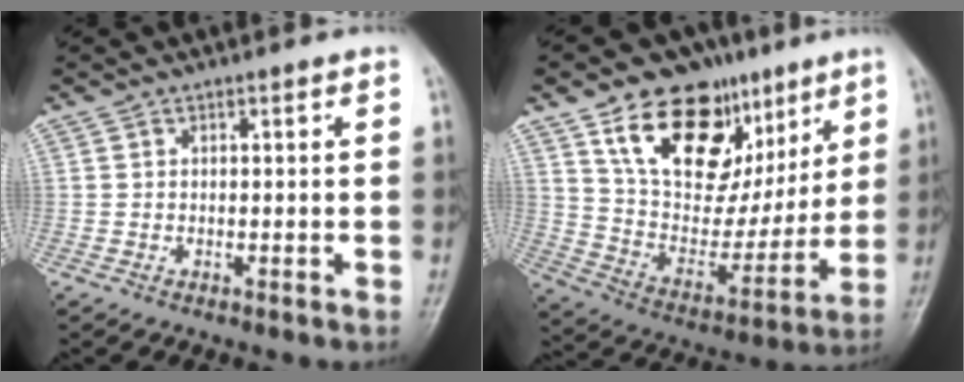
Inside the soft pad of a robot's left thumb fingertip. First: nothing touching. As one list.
[{"total": 23.4, "force": [12.0, 14.4, 14.0], "torque": [-0.166, -0.032, 0.208]}]